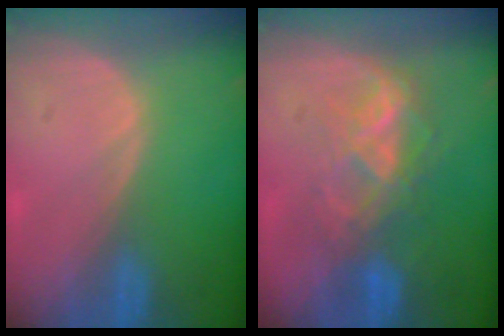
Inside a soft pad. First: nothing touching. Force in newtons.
{"total": 6.5, "press": 6.4, "slide": 1.1}